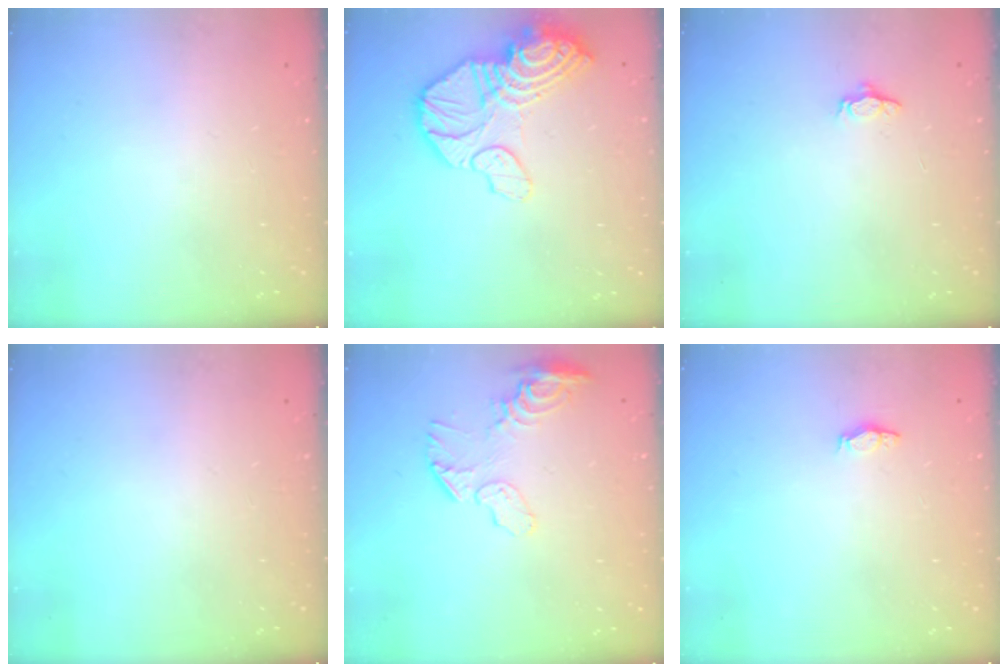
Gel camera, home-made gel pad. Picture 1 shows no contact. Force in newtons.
{"total": 22.6, "press": 19.8, "slide": 11.0}
{"total": 3.3, "press": 3.2, "slide": 0.5}
{"total": 0.0}
{"total": 10.3, "press": 10.2, "slide": 1.1}
{"total": 3.8, "press": 3.5, "slide": 1.5}